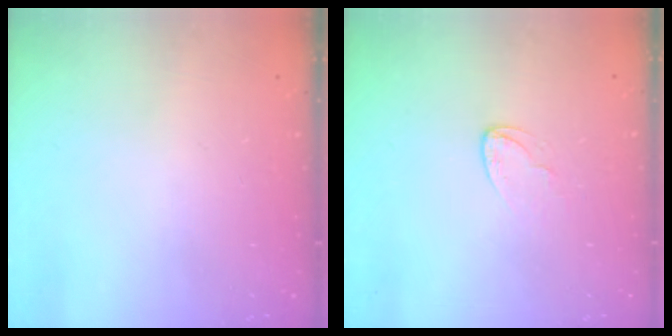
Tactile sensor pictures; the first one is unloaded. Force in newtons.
{"total": 2.9, "press": 2.9, "slide": 0.2}